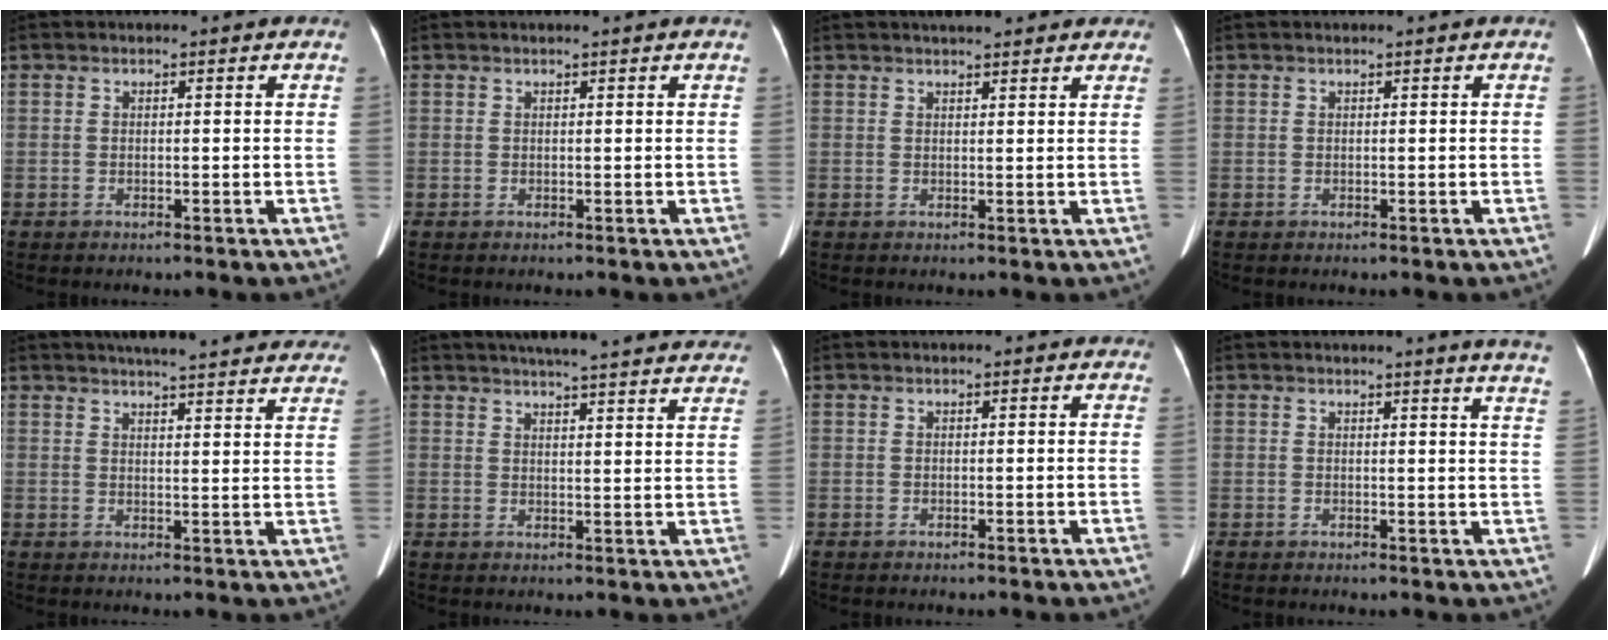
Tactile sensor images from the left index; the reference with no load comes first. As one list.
[{"total": 1.0, "force": [0.8, -0.2, 0.5], "torque": [-0.013, 0.004, 0.020]}, {"total": 8.9, "force": [7.6, 1.9, 4.2], "torque": [-0.049, 0.023, 0.090]}, {"total": 0.0}, {"total": 20.8, "force": [18.8, 3.3, 8.3], "torque": [-0.106, -0.008, 0.217]}, {"total": 25.0, "force": [22.7, 2.2, 10.3], "torque": [-0.150, -0.017, 0.268]}, {"total": 0.6, "force": [0.4, 0.4, 0.3], "torque": [-0.004, 0.005, 0.000]}, {"total": 8.0, "force": [7.3, -0.9, 3.3], "torque": [-0.031, -0.041, 0.053]}]